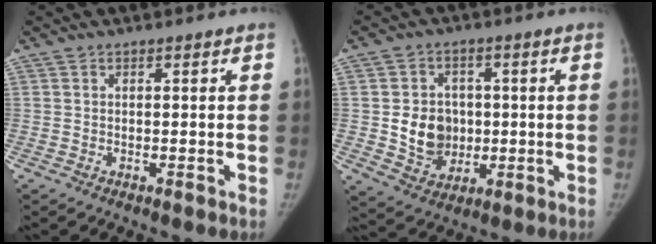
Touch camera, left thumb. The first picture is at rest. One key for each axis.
{"total": 9.7, "fx": -0.2, "fy": 8.3, "fz": 4.9, "tx": -0.038, "ty": 0.001, "tz": 0.005}